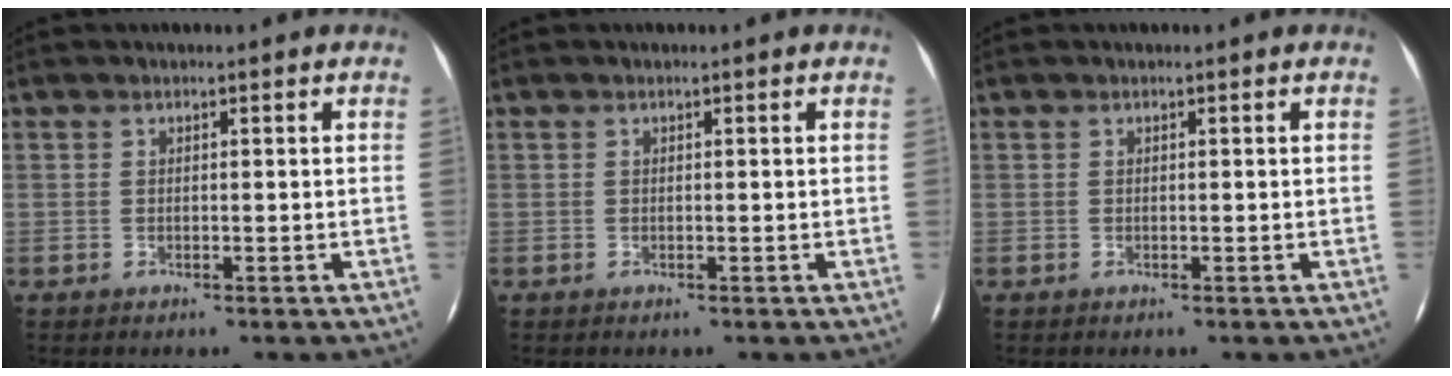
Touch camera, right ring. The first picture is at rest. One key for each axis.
{"total": 0.0}
{"total": 0.0}